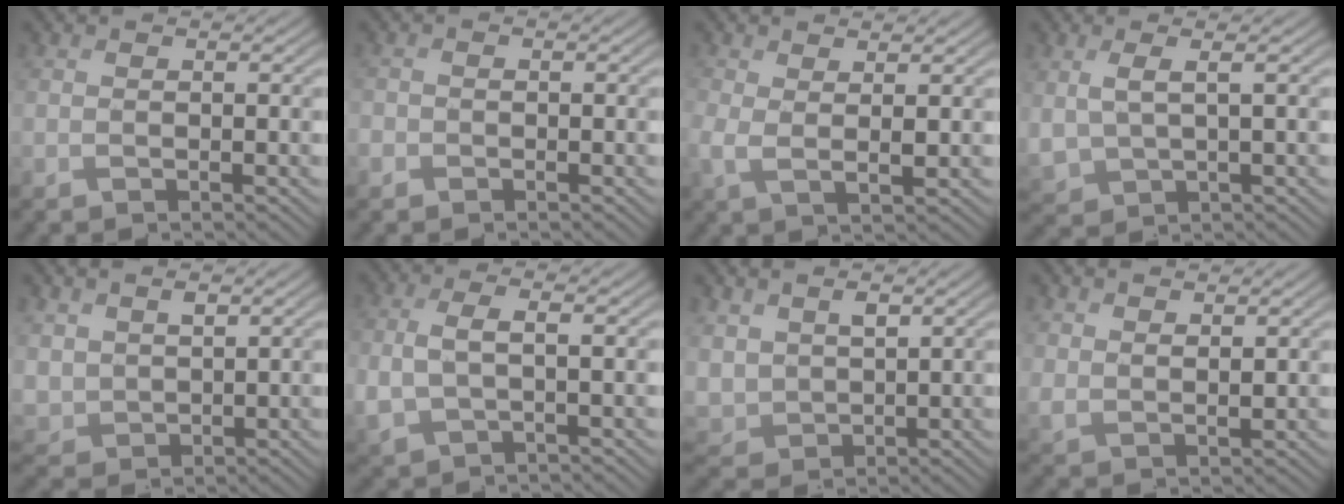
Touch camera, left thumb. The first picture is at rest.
{"total": 1.2, "force": [-0.8, 0.9, 0.2], "torque": [-0.002, -0.003, -0.020]}
{"total": 3.5, "force": [0.8, 1.4, 3.1], "torque": [-0.081, -0.004, 0.012]}
{"total": 4.1, "force": [1.4, 1.8, 3.5], "torque": [-0.088, -0.003, 0.033]}
{"total": 3.9, "force": [2.1, 2.8, 1.9], "torque": [-0.056, -0.009, 0.048]}
{"total": 4.4, "force": [-0.2, 2.3, 3.7], "torque": [-0.095, -0.002, -0.001]}
{"total": 4.9, "force": [2.4, 3.3, 2.7], "torque": [-0.080, -0.010, 0.055]}
{"total": 3.1, "force": [2.2, 1.4, 1.6], "torque": [-0.042, -0.007, 0.051]}